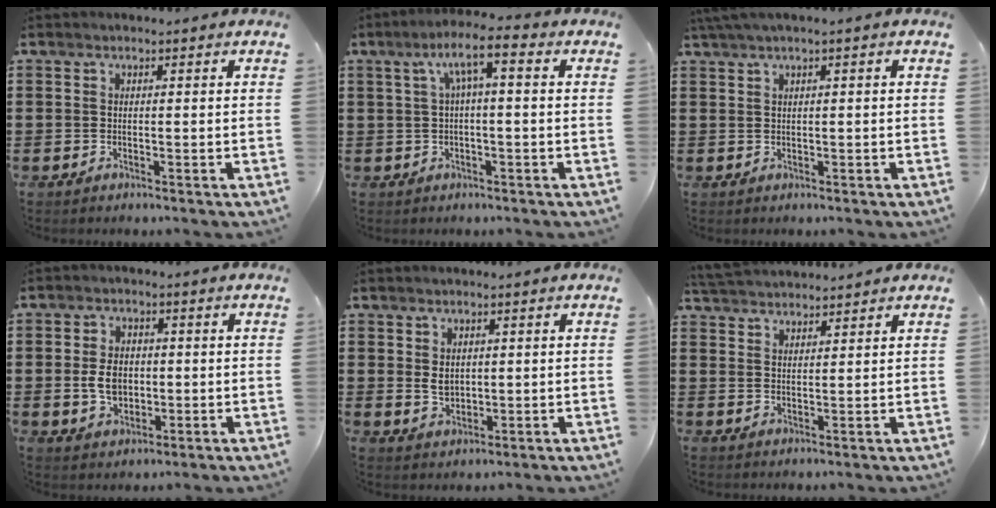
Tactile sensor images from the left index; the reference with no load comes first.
{"total": 6.0, "force": [0.9, 1.1, 5.8], "torque": [-0.116, 0.011, 0.010]}
{"total": 1.3, "force": [0.2, -0.2, 1.3], "torque": [-0.021, -0.003, 0.004]}
{"total": 5.2, "force": [-0.3, 3.6, 3.8], "torque": [-0.083, 0.002, -0.013]}
{"total": 2.8, "force": [0.6, 2.1, 1.8], "torque": [-0.032, 0.003, 0.008]}
{"total": 3.0, "force": [3.0, 0.2, 0.3], "torque": [-0.015, -0.007, 0.056]}